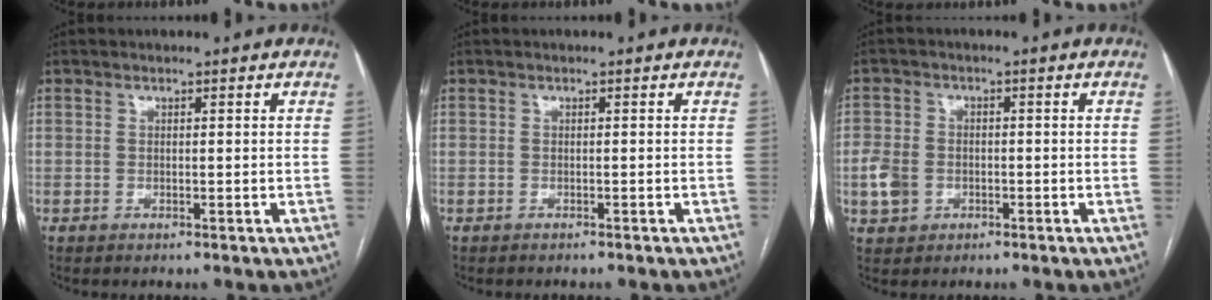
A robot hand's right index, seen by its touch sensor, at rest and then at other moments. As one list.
[{"total": 1.4, "force": [-1.2, 0.4, 0.3], "torque": [-0.011, -0.001, -0.016]}, {"total": 5.8, "force": [-1.9, 4.9, 2.5], "torque": [-0.064, 0.014, -0.021]}]